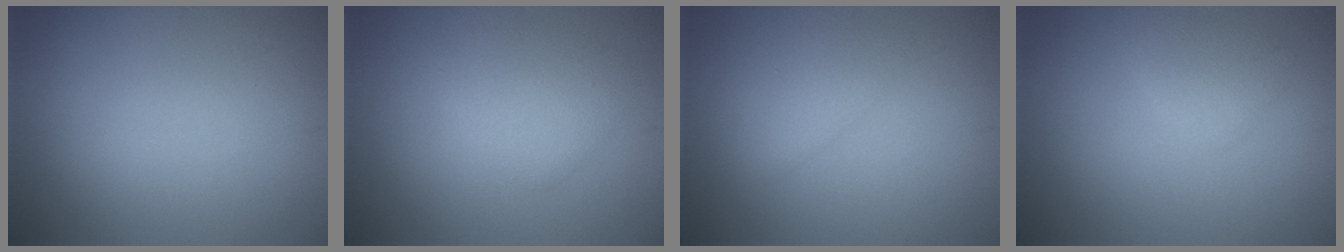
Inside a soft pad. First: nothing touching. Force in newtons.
{"total": 2.7, "press": 2.7, "slide": 0.0}
{"total": 1.9, "press": 1.9, "slide": 0.1}
{"total": 1.7, "press": 1.7, "slide": 0.1}